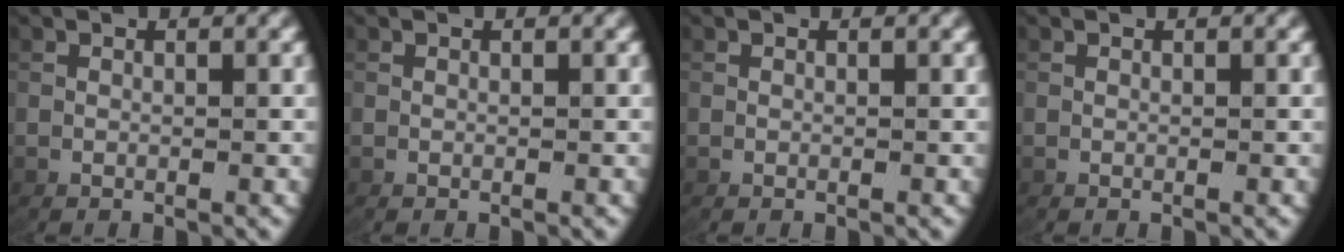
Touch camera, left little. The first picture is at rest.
{"total": 0.0}
{"total": 0.0}
{"total": 0.0}